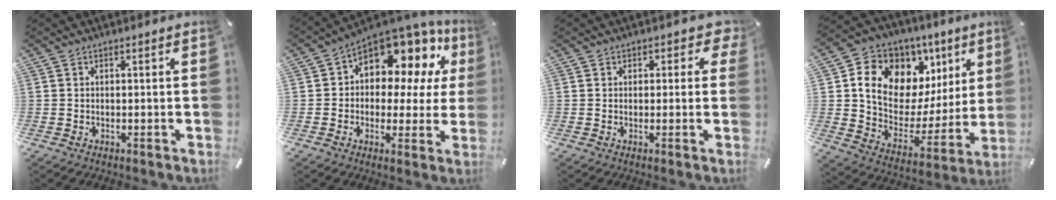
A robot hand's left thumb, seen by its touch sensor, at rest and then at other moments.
{"total": 10.5, "force": [6.4, 6.4, 5.2], "torque": [-0.085, -0.072, 0.115]}
{"total": 2.9, "force": [0.9, 2.2, 1.7], "torque": [-0.011, 0.000, 0.009]}
{"total": 14.1, "force": [7.3, 10.4, 6.2], "torque": [-0.100, -0.060, 0.130]}